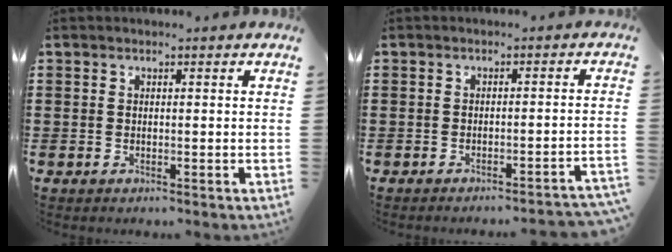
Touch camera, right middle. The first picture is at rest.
{"total": 1.9, "force": [-1.8, -0.5, 0.6], "torque": [-0.012, -0.002, -0.036]}